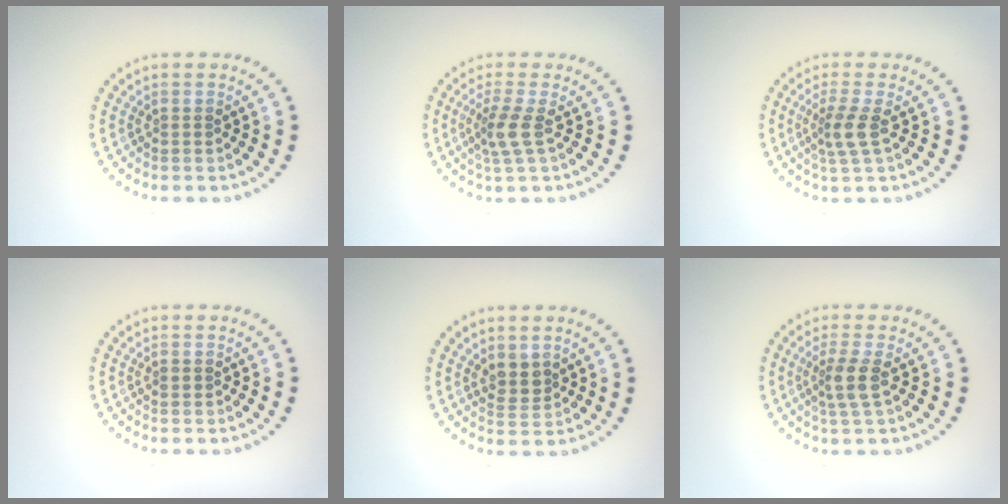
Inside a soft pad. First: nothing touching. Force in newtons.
{"total": 2.4, "press": 1.8, "slide": 1.6}
{"total": 2.5, "press": 2.0, "slide": 1.6}
{"total": 0.7, "press": 0.7, "slide": 0.2}
{"total": 2.1, "press": 1.8, "slide": 1.0}
{"total": 2.5, "press": 2.0, "slide": 1.5}